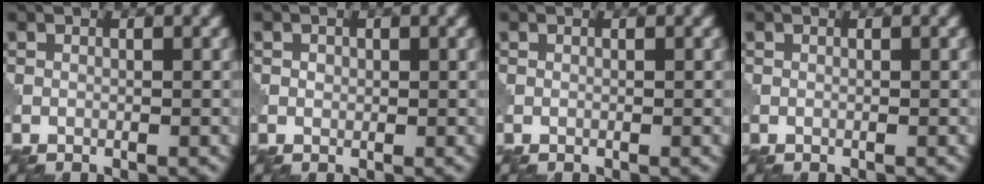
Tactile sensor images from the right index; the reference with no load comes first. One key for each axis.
{"total": 0.6, "fx": 0.2, "fy": 0.6, "fz": 0.2, "tx": -0.004, "ty": 0.000, "tz": 0.001}
{"total": 0.0}
{"total": 0.0}